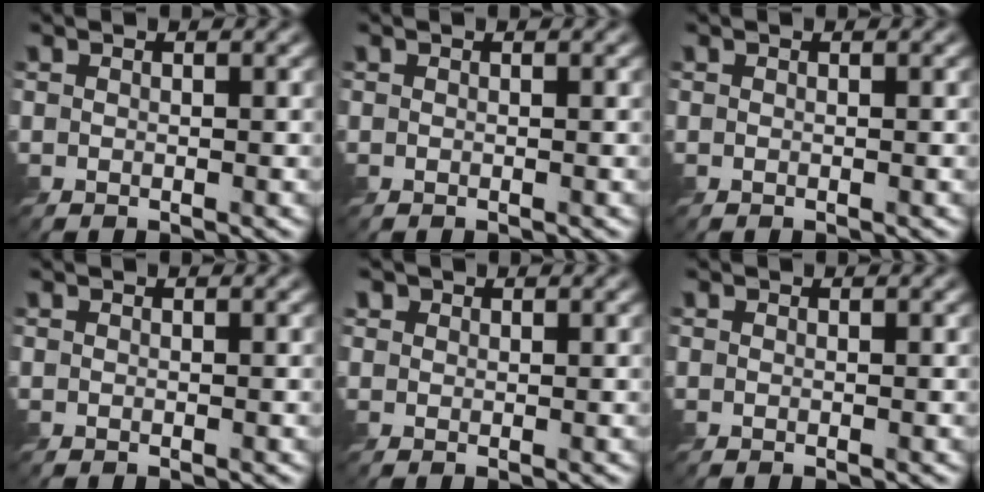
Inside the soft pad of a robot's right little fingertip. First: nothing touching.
{"total": 0.0}
{"total": 0.0}
{"total": 0.0}
{"total": 1.1, "force": [0.7, 0.8, 0.3], "torque": [-0.005, -0.001, 0.007]}
{"total": 0.0}